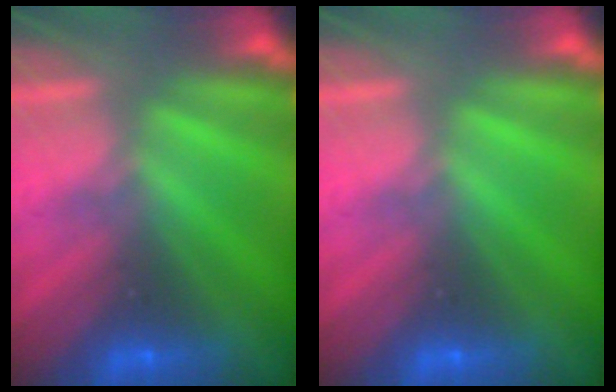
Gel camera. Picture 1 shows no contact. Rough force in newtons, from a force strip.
{"total": 0.0}